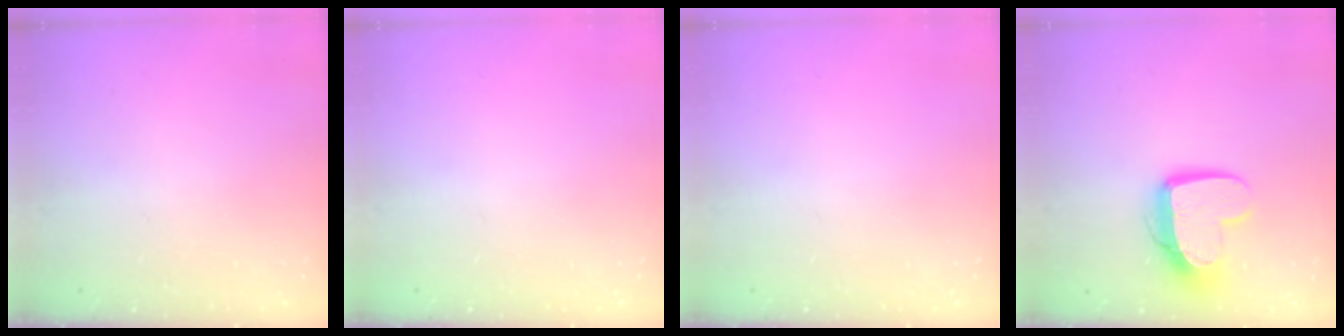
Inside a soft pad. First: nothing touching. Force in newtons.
{"total": 0.0}
{"total": 0.0}
{"total": 12.9, "press": 12.8, "slide": 1.1}